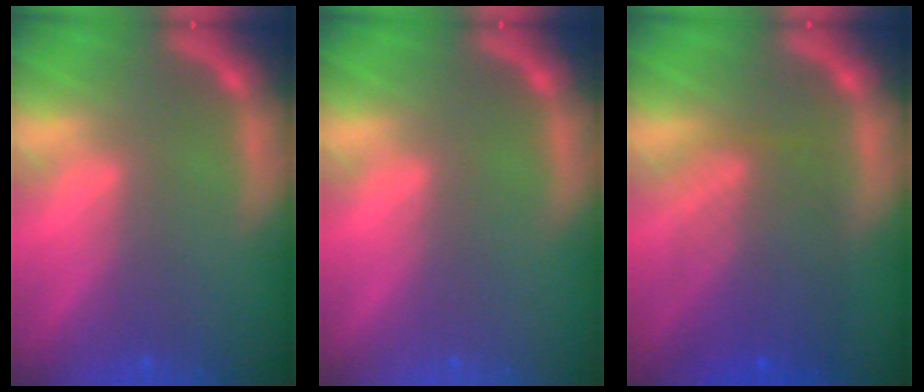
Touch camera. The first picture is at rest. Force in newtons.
{"total": 0.0}
{"total": 7.1}